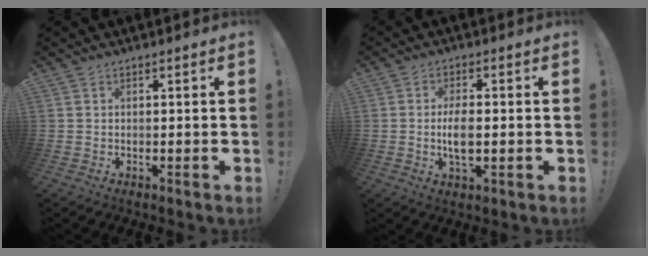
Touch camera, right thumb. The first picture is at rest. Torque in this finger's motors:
{"motor_torque": [1.13, 1.61, 1.00, -0.35, 0.40]}